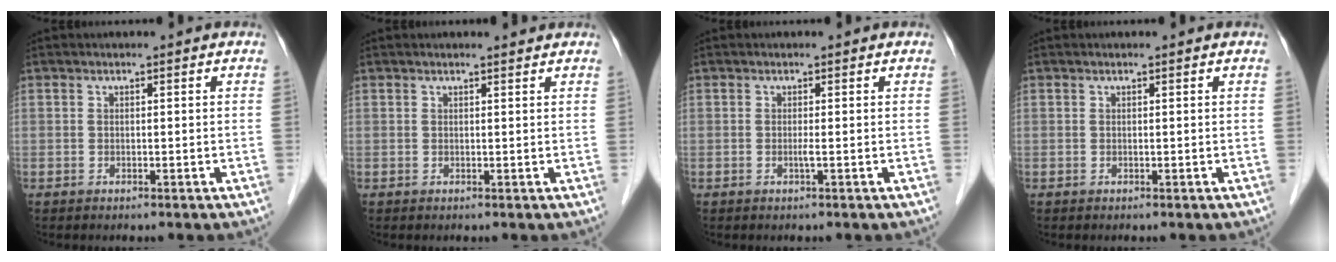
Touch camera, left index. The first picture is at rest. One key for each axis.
{"total": 1.3, "fx": 1.2, "fy": 0.0, "fz": 0.2, "tx": -0.009, "ty": 0.000, "tz": 0.017}
{"total": 0.7, "fx": -0.2, "fy": -0.2, "fz": 0.6, "tx": -0.008, "ty": -0.002, "tz": -0.007}
{"total": 0.0}